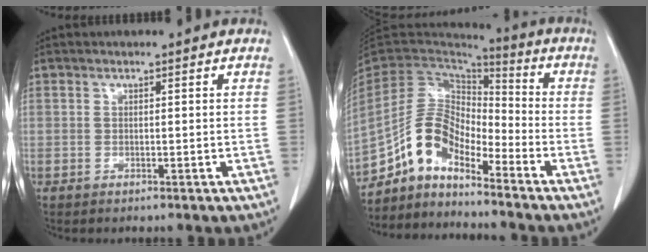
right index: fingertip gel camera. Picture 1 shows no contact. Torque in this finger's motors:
{"motor_torque": [0.65, -0.57, 0.02, -0.04]}